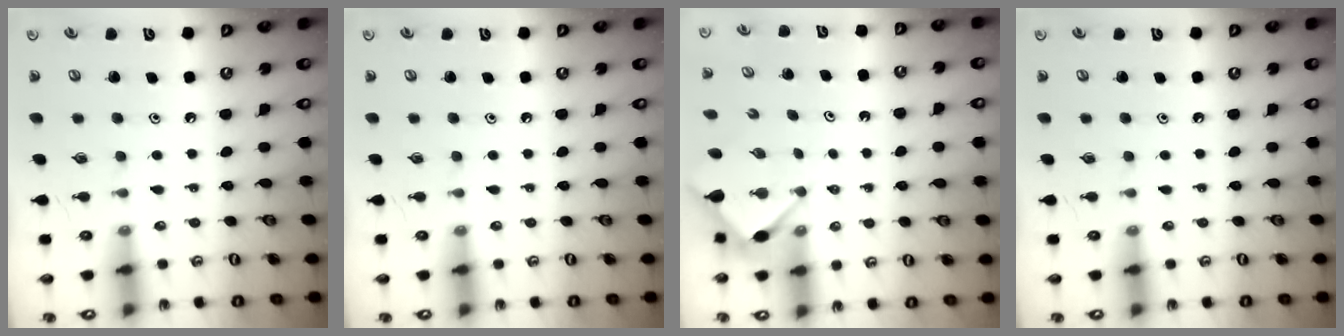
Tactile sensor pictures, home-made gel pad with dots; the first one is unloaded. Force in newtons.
{"total": 0.0}
{"total": 3.4, "press": 3.3, "slide": 0.3}
{"total": 0.0}